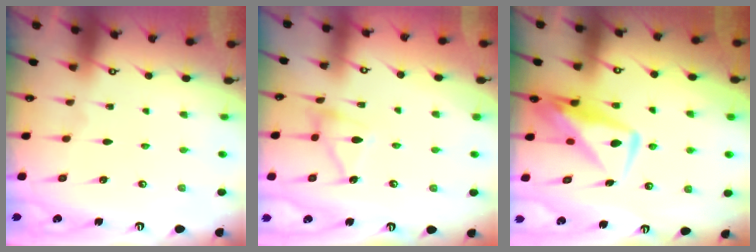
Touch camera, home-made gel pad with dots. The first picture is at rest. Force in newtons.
{"total": 11.5, "press": 11.5, "slide": 0.7}
{"total": 10.2, "press": 10.1, "slide": 1.3}